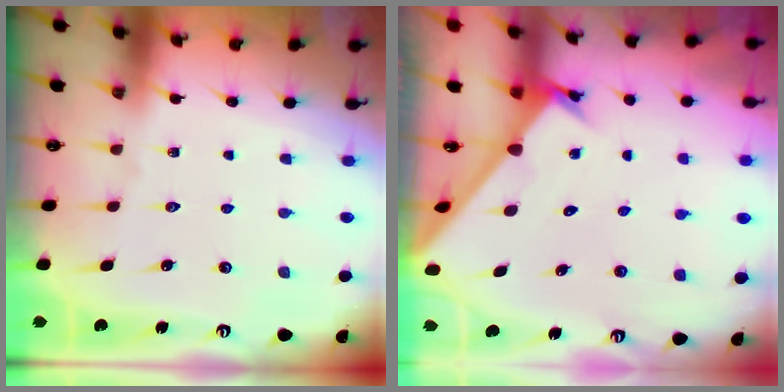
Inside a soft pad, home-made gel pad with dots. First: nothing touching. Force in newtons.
{"total": 1.8, "press": 1.8, "slide": 0.1}